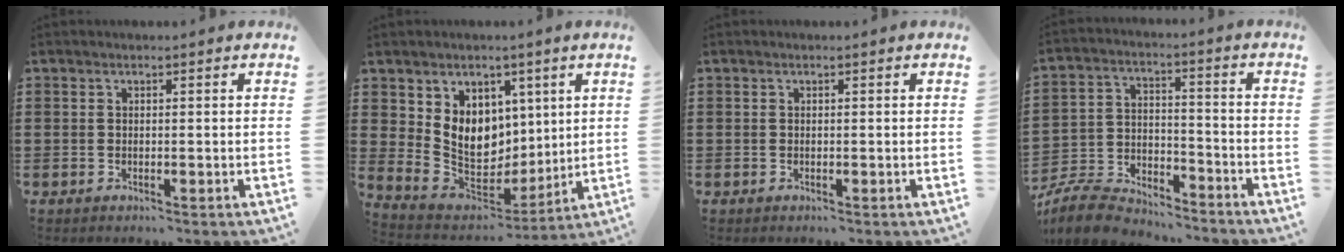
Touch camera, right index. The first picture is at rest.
{"total": 9.5, "force": [3.3, 8.1, 3.8], "torque": [-0.098, -0.026, 0.070]}
{"total": 0.0}
{"total": 8.1, "force": [-7.8, 1.8, 1.5], "torque": [-0.048, 0.013, -0.159]}